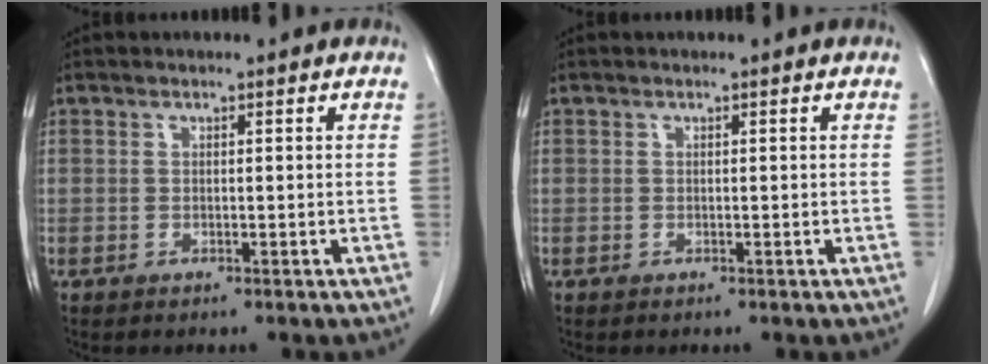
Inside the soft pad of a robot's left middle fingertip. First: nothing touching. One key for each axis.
{"total": 0.0}